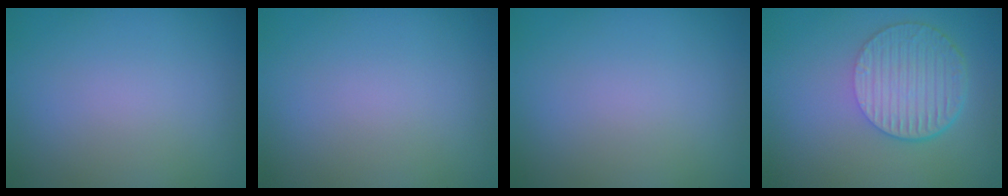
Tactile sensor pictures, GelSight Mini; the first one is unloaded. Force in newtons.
{"total": 0.0}
{"total": 0.0}
{"total": 6.1, "press": 4.1, "slide": 4.5}